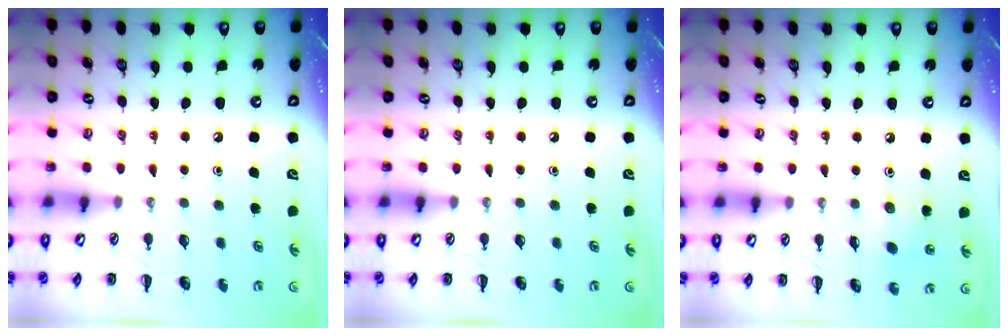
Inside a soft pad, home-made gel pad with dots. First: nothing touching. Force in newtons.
{"total": 0.0}
{"total": 3.3, "press": 3.2, "slide": 1.0}